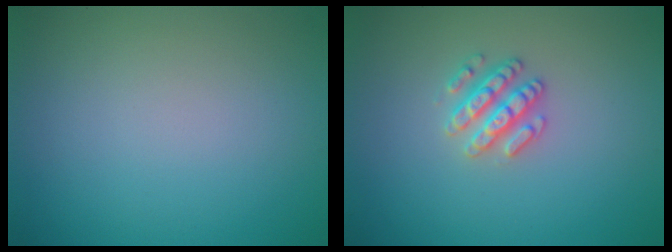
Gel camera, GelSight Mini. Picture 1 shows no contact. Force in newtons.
{"total": 2.5, "press": 2.5, "slide": 0.4}